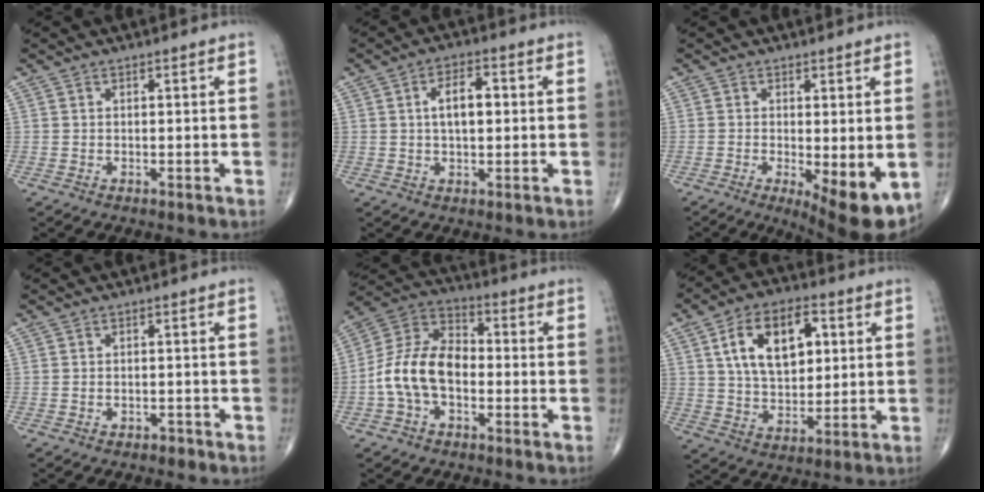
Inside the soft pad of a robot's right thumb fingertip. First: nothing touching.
{"total": 6.2, "force": [0.8, 3.2, 5.3], "torque": [-0.080, 0.010, 0.008]}
{"total": 9.4, "force": [-2.5, 3.1, 8.6], "torque": [-0.117, -0.023, -0.030]}
{"total": 1.3, "force": [-0.9, 0.8, 0.3], "torque": [-0.008, 0.009, -0.013]}
{"total": 12.9, "force": [-2.7, 8.4, 9.5], "torque": [-0.175, 0.044, -0.060]}
{"total": 14.6, "force": [4.2, 8.6, 11.1], "torque": [-0.161, -0.002, 0.074]}